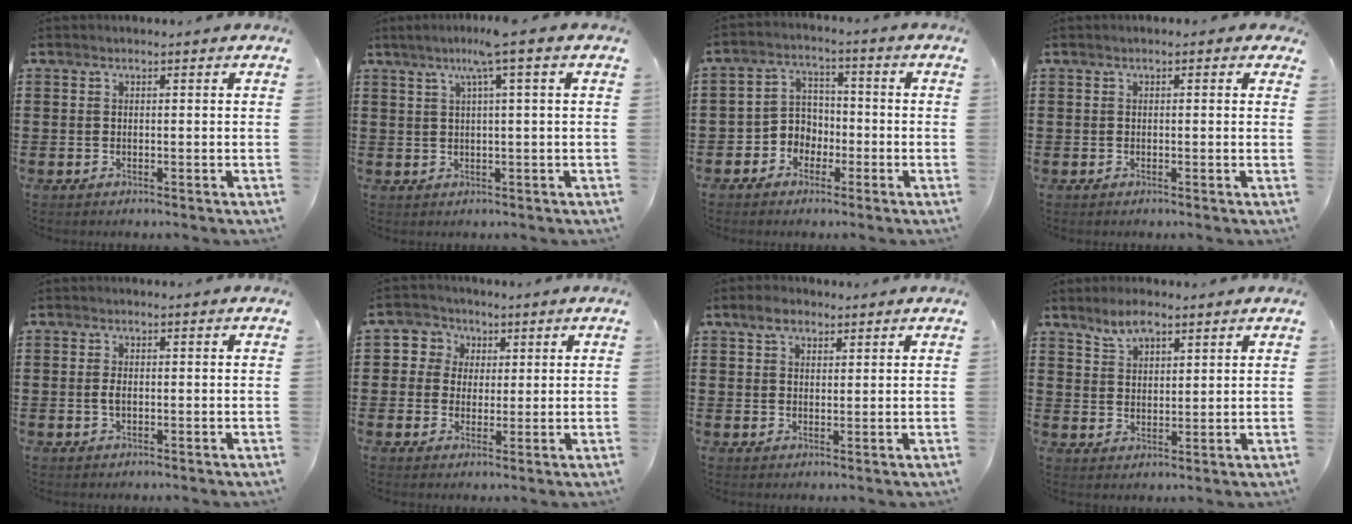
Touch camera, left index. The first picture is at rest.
{"total": 4.7, "force": [2.2, -0.7, 4.2], "torque": [-0.083, 0.001, 0.033]}
{"total": 4.5, "force": [-2.4, 3.7, 0.7], "torque": [-0.036, 0.005, -0.055]}
{"total": 0.8, "force": [0.2, 0.6, 0.5], "torque": [-0.012, 0.007, 0.003]}
{"total": 1.7, "force": [-0.2, 0.8, 1.5], "torque": [-0.038, -0.002, -0.006]}
{"total": 4.3, "force": [1.3, 4.1, -0.3], "torque": [-0.014, 0.008, 0.017]}
{"total": 3.5, "force": [2.5, 1.8, 1.5], "torque": [-0.029, 0.005, 0.045]}
{"total": 4.3, "force": [3.4, 1.8, 2.0], "torque": [-0.048, 0.003, 0.062]}